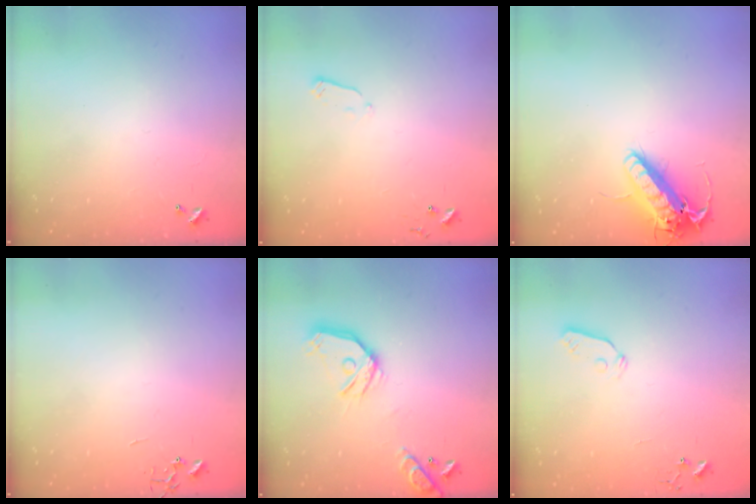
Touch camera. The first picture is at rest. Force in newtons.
{"total": 3.5, "press": 3.4, "slide": 1.0}
{"total": 15.9, "press": 15.7, "slide": 2.8}
{"total": 0.0}
{"total": 16.2, "press": 16.0, "slide": 2.5}
{"total": 3.8, "press": 3.7, "slide": 0.5}